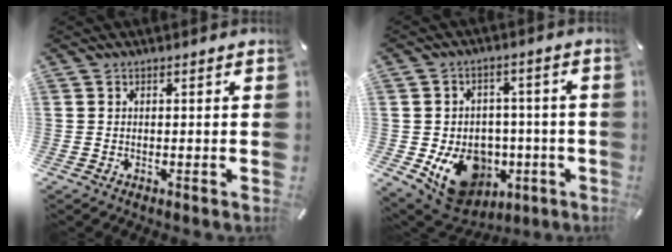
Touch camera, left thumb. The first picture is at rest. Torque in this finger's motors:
{"motor_torque": [0.68, 1.37, 0.67, 0.07, 0.20]}